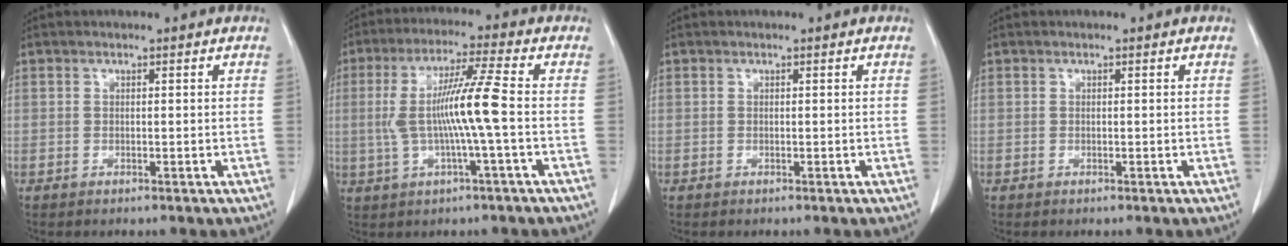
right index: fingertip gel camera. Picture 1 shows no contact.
{"total": 9.6, "force": [-0.5, -0.6, 9.6], "torque": [-0.192, 0.012, -0.008]}
{"total": 0.0}
{"total": 0.0}